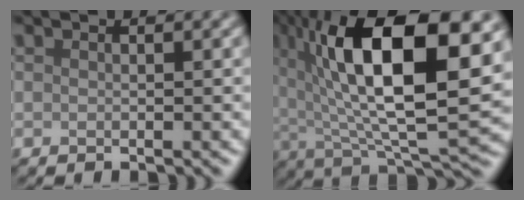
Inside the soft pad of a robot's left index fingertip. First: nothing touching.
{"total": 15.9, "force": [4.5, 5.5, 14.2], "torque": [-0.228, 0.007, 0.068]}